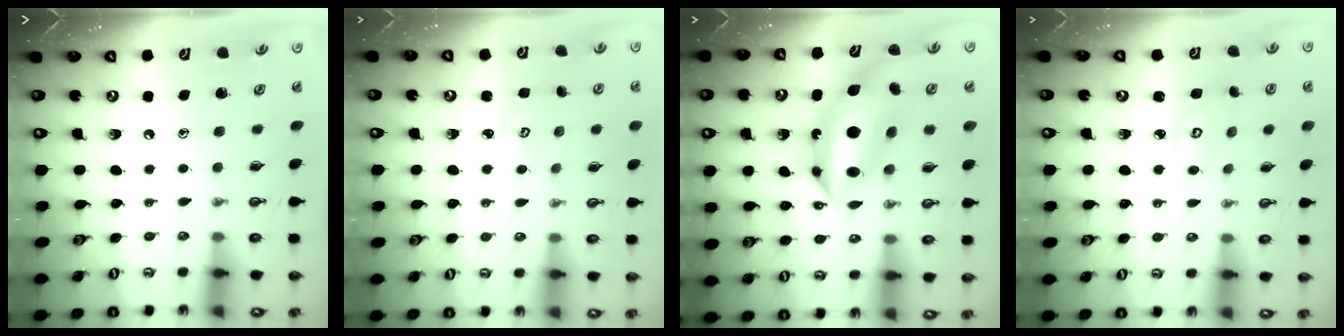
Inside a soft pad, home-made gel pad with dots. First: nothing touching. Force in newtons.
{"total": 2.8, "press": 2.8, "slide": 0.3}
{"total": 18.1, "press": 18.1, "slide": 1.3}
{"total": 3.5, "press": 3.5, "slide": 0.4}